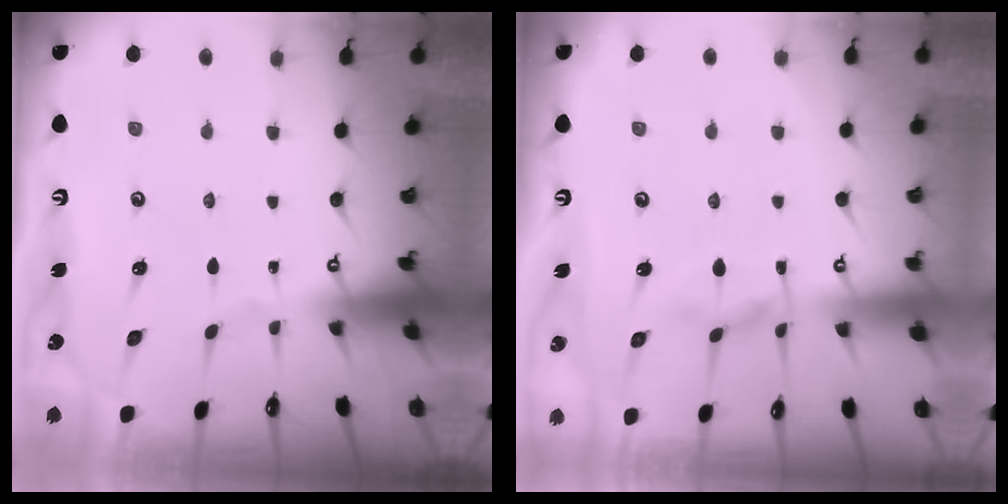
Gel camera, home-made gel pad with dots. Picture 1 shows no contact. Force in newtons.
{"total": 7.2, "press": 7.1, "slide": 1.1}